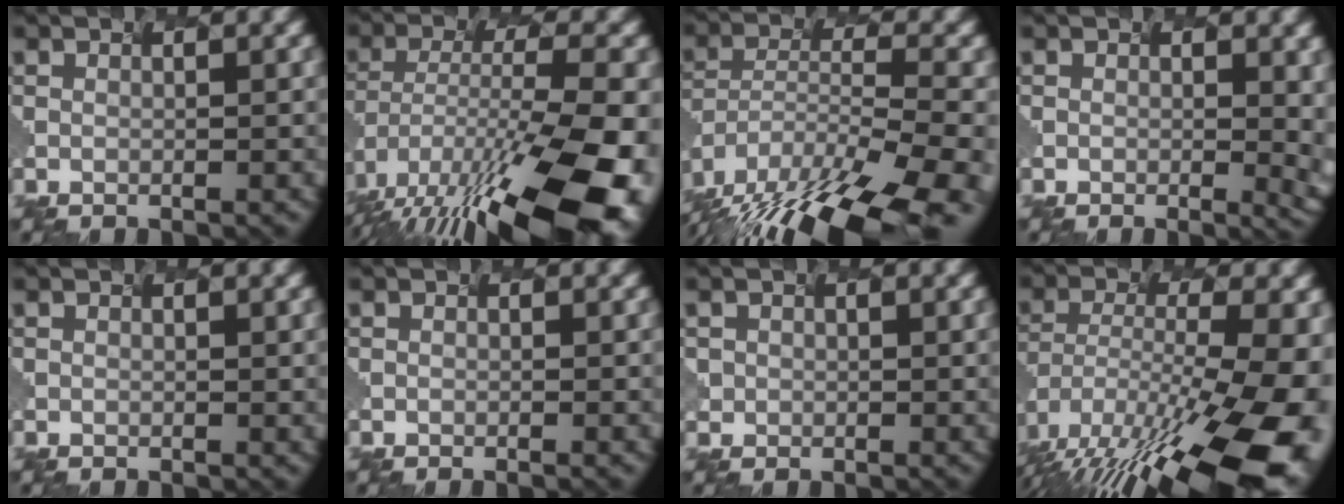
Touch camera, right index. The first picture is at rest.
{"total": 18.2, "force": [-10.9, 6.5, 13.1], "torque": [-0.229, -0.030, -0.152]}
{"total": 19.0, "force": [-15.4, 6.0, 9.5], "torque": [-0.170, -0.025, -0.216]}
{"total": 3.8, "force": [0.3, 1.4, 3.5], "torque": [-0.022, -0.005, 0.016]}
{"total": 0.0}
{"total": 0.5, "force": [-0.3, 0.0, 0.4], "torque": [-0.003, -0.002, -0.003]}
{"total": 1.0, "force": [0.1, 0.9, -0.3], "torque": [0.004, -0.001, 0.011]}
{"total": 18.9, "force": [-10.7, 7.4, 13.8], "torque": [-0.207, -0.032, -0.137]}